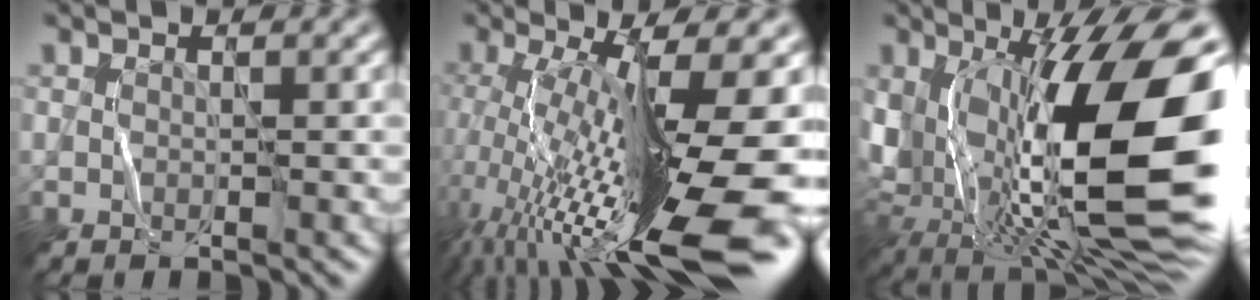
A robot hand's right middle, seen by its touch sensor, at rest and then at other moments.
{"total": 15.4, "force": [-3.2, 4.0, 14.5], "torque": [-0.257, 0.002, -0.038]}
{"total": 16.7, "force": [0.1, 5.8, 15.7], "torque": [-0.267, -0.001, 0.014]}